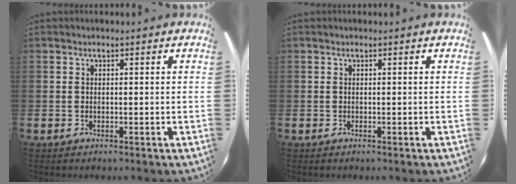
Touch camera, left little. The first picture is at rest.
{"total": 0.0}